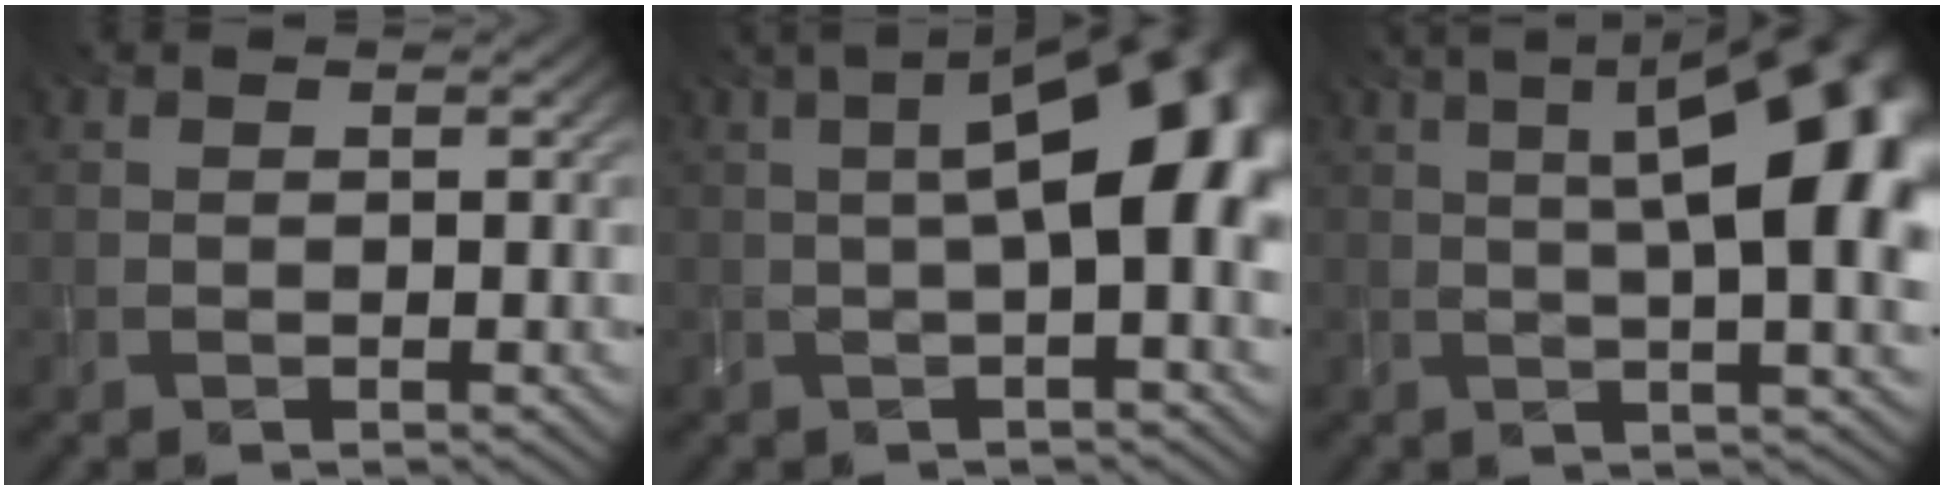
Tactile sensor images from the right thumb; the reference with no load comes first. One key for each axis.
{"total": 11.3, "fx": 1.1, "fy": 3.8, "fz": 10.7, "tx": -0.144, "ty": 0.017, "tz": 0.012}
{"total": 15.7, "fx": 3.1, "fy": 5.2, "fz": 14.5, "tx": -0.165, "ty": 0.036, "tz": 0.038}